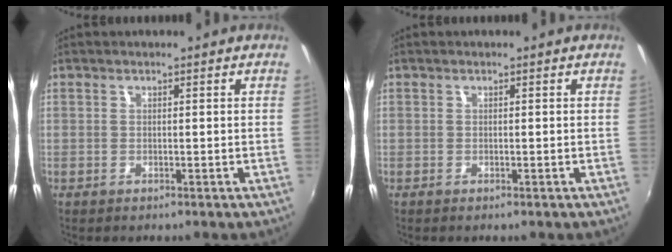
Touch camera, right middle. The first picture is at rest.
{"total": 0.0}